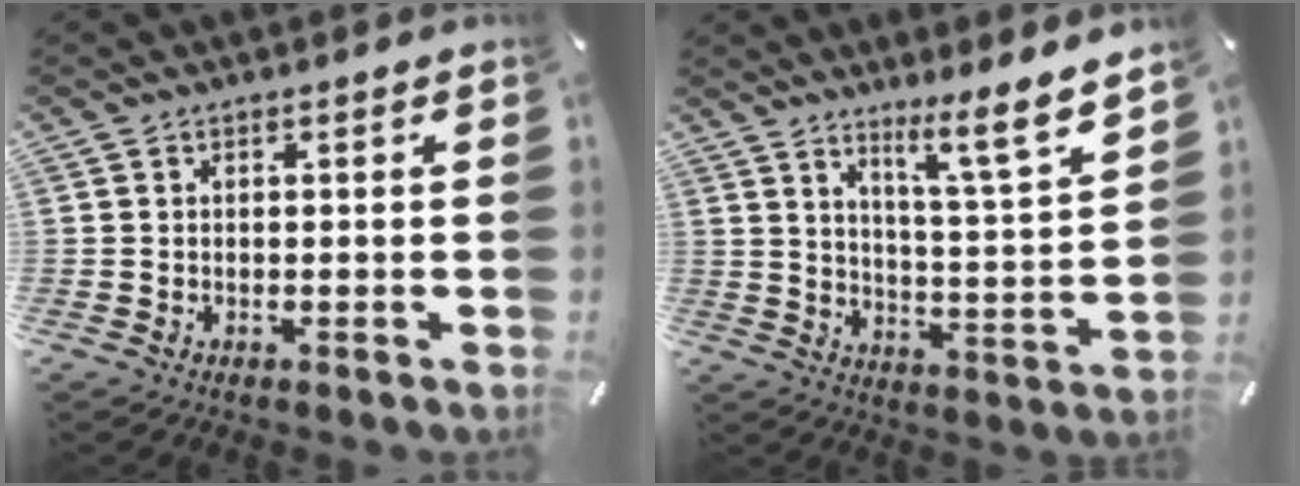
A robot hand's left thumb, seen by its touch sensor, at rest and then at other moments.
{"total": 11.0, "force": [8.5, 1.0, 6.9], "torque": [-0.102, -0.067, 0.138]}